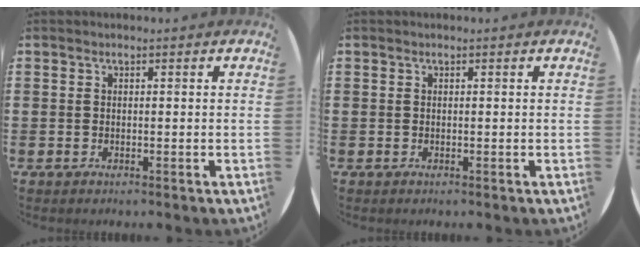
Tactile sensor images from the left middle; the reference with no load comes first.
{"total": 0.0}